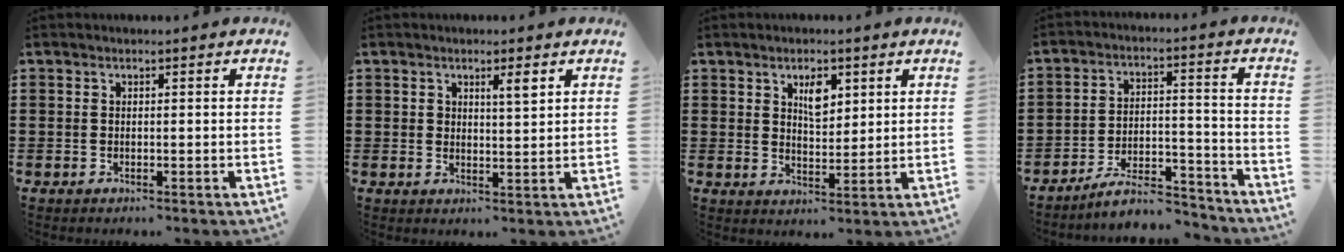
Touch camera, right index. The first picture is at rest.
{"total": 2.3, "force": [1.2, 0.7, 1.8], "torque": [-0.028, 0.000, 0.018]}
{"total": 4.1, "force": [2.1, 2.1, 2.8], "torque": [-0.047, 0.002, 0.033]}
{"total": 7.8, "force": [-6.8, 1.7, 3.4], "torque": [-0.060, 0.015, -0.128]}